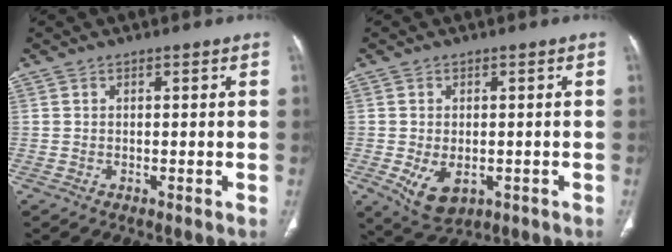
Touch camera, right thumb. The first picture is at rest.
{"total": 6.8, "force": [-1.9, 4.3, 4.9], "torque": [-0.079, -0.004, -0.017]}